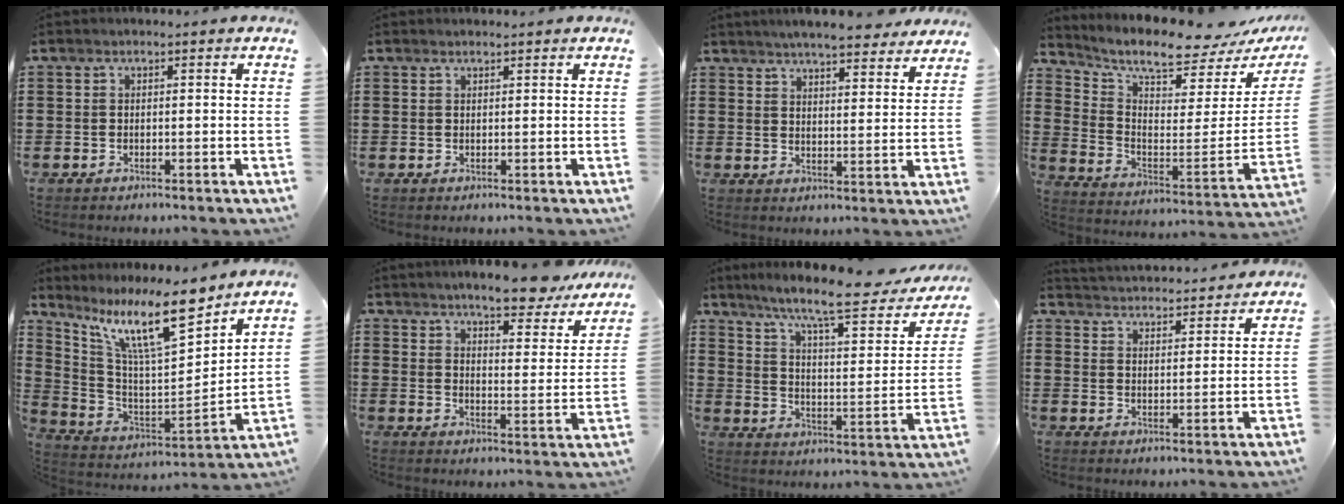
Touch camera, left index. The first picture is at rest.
{"total": 0.8, "force": [0.8, 0.0, 0.2], "torque": [-0.005, -0.001, 0.016]}
{"total": 5.4, "force": [5.2, -0.1, 1.4], "torque": [-0.037, -0.027, 0.091]}
{"total": 7.9, "force": [7.0, 0.6, 3.6], "torque": [-0.099, -0.065, 0.115]}
{"total": 14.0, "force": [10.0, 2.7, 9.5], "torque": [-0.204, -0.050, 0.170]}
{"total": 7.1, "force": [6.6, 0.2, 2.6], "torque": [-0.060, -0.039, 0.113]}
{"total": 11.3, "force": [9.0, 0.9, 6.8], "torque": [-0.139, -0.058, 0.144]}
{"total": 3.5, "force": [3.5, -0.2, -0.3], "torque": [-0.013, -0.026, 0.057]}